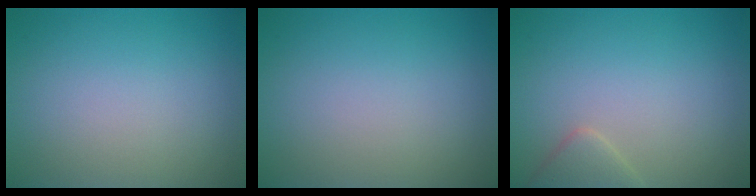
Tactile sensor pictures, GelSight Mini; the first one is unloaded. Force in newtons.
{"total": 0.0}
{"total": 1.8, "press": 1.8, "slide": 0.2}